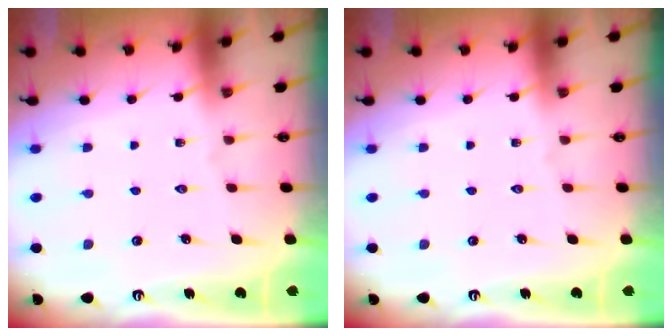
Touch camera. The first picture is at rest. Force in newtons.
{"total": 0.0}